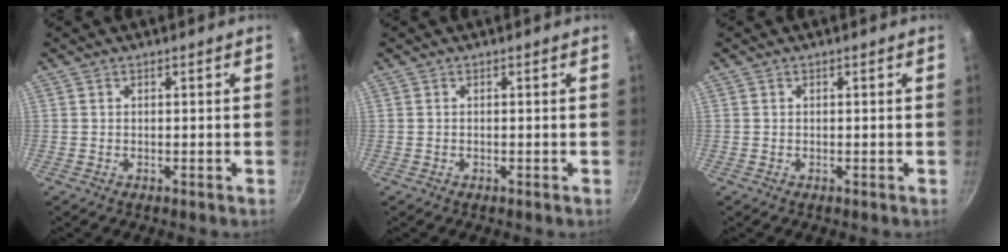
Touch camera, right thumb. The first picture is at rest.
{"total": 0.0}
{"total": 0.0}